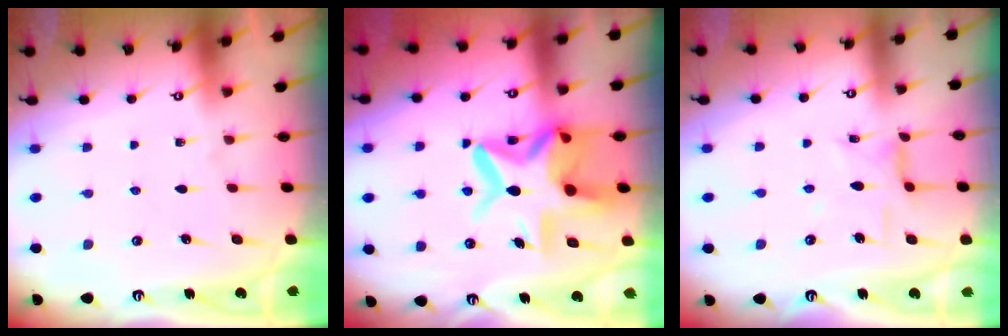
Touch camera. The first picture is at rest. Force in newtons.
{"total": 14.8, "press": 14.7, "slide": 1.3}
{"total": 7.0, "press": 7.0, "slide": 0.4}